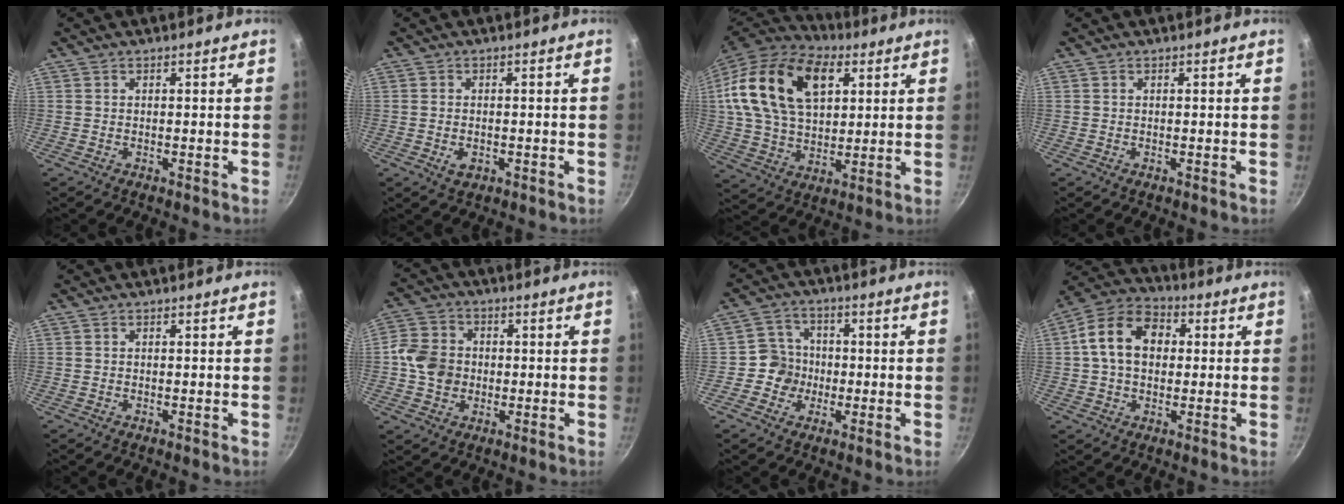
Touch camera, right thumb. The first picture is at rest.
{"total": 2.5, "force": [-0.8, 1.7, 1.7], "torque": [-0.028, 0.000, -0.011]}
{"total": 23.4, "force": [8.2, 14.6, 16.3], "torque": [-0.281, -0.003, 0.140]}
{"total": 0.0}
{"total": 0.0}
{"total": 8.3, "force": [-0.5, 7.2, 4.2], "torque": [-0.057, 0.012, -0.022]}
{"total": 5.9, "force": [-1.2, 5.6, 1.3], "torque": [0.013, 0.017, -0.034]}
{"total": 12.9, "force": [1.6, 9.4, 8.6], "torque": [-0.122, 0.025, 0.010]}